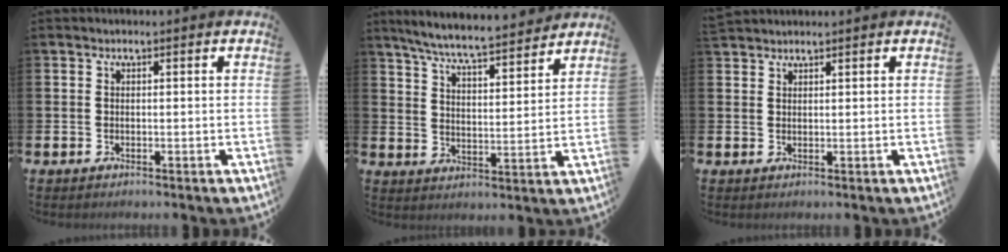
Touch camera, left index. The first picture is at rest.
{"total": 7.0, "force": [6.6, 0.2, 2.2], "torque": [-0.071, -0.045, 0.114]}
{"total": 1.5, "force": [1.5, 0.3, -0.1], "torque": [0.008, -0.004, 0.026]}